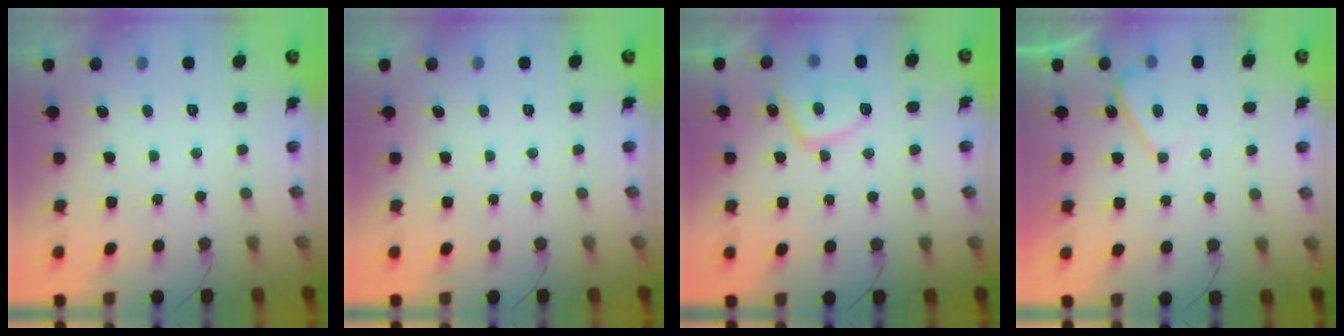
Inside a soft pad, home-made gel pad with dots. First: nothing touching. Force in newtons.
{"total": 0.0}
{"total": 10.0, "press": 9.9, "slide": 1.1}
{"total": 3.2, "press": 3.1, "slide": 0.6}